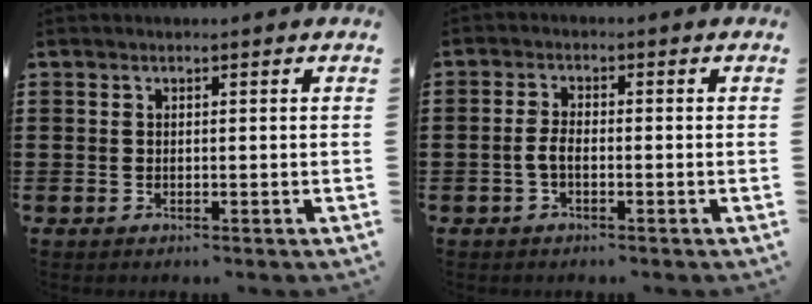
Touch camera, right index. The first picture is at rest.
{"total": 2.5, "force": [-1.0, 0.9, 2.2], "torque": [-0.056, -0.005, -0.022]}